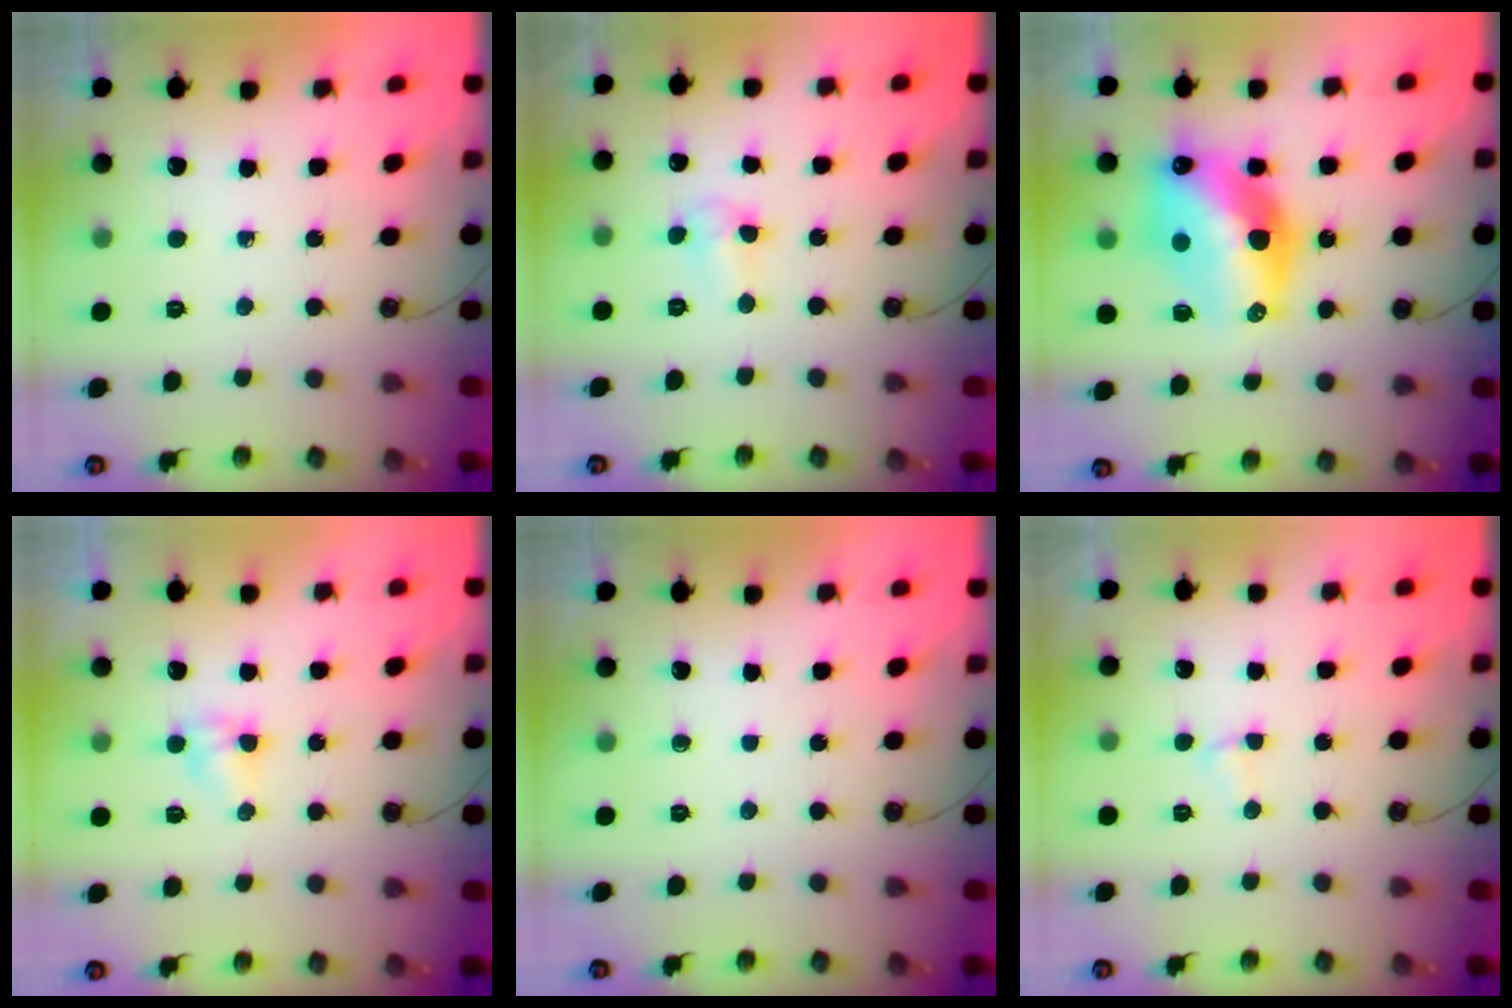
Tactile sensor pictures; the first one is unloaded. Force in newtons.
{"total": 3.6, "press": 3.6, "slide": 0.6}
{"total": 17.1, "press": 17.0, "slide": 1.4}
{"total": 2.8, "press": 2.8, "slide": 0.2}
{"total": 0.0}
{"total": 2.5, "press": 2.5, "slide": 0.7}